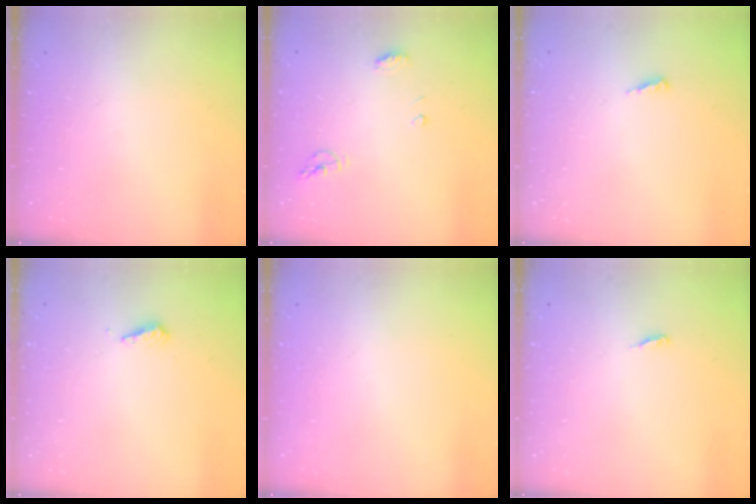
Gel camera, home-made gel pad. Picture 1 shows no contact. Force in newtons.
{"total": 6.3, "press": 6.3, "slide": 0.7}
{"total": 3.9, "press": 3.9, "slide": 0.2}
{"total": 2.8, "press": 2.8, "slide": 0.7}
{"total": 0.0}
{"total": 3.2, "press": 3.2, "slide": 0.2}